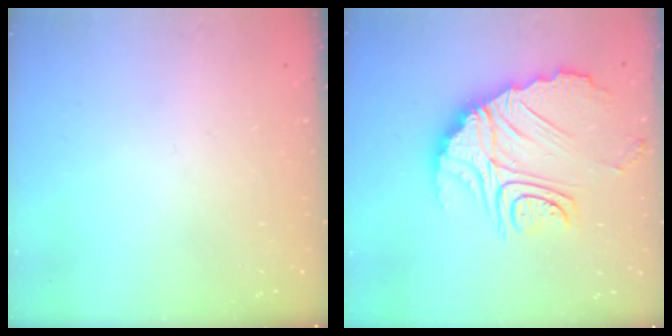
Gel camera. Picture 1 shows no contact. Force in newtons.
{"total": 18.4, "press": 18.3, "slide": 1.8}